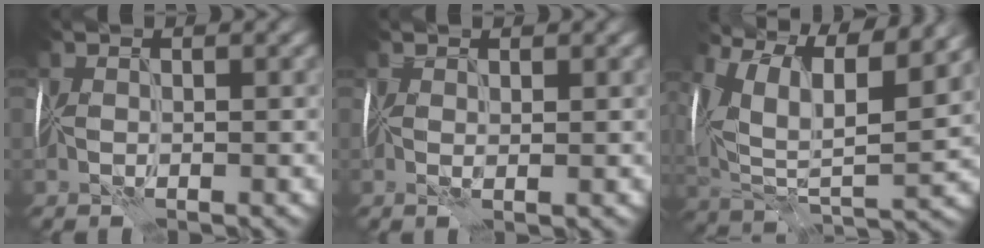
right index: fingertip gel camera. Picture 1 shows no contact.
{"total": 0.9, "force": [0.6, 0.1, 0.7], "torque": [-0.013, 0.005, 0.008]}
{"total": 12.8, "force": [7.4, 5.7, 8.8], "torque": [-0.166, 0.020, 0.130]}